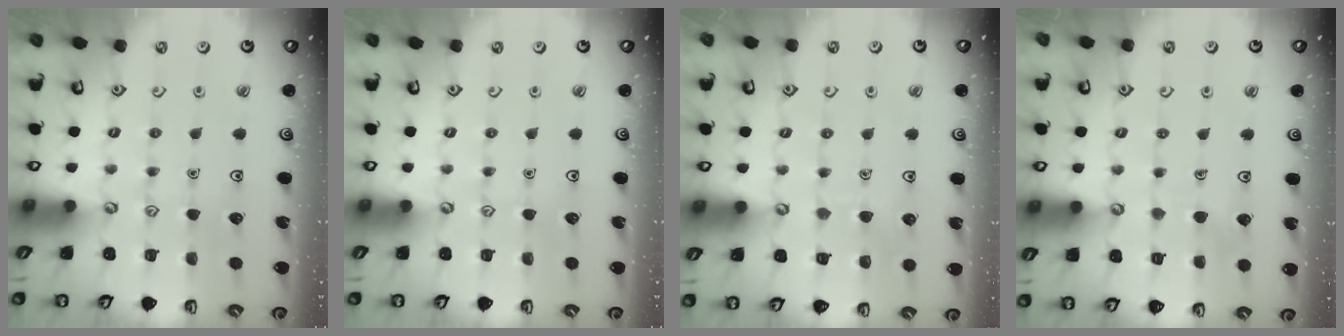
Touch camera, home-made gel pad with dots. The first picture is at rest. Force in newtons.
{"total": 0.0}
{"total": 4.7, "press": 4.7, "slide": 0.4}
{"total": 3.8, "press": 3.8, "slide": 0.3}